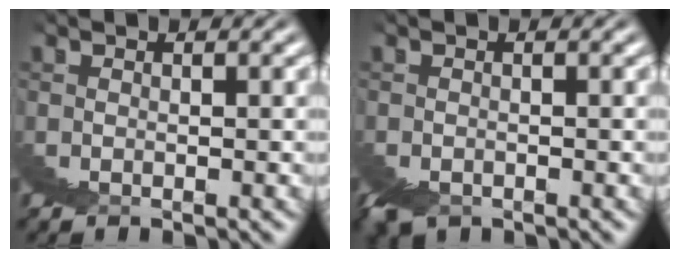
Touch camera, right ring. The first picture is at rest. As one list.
[{"total": 1.2, "force": [-0.4, -1.1, -0.4], "torque": [0.009, -0.001, -0.003]}]